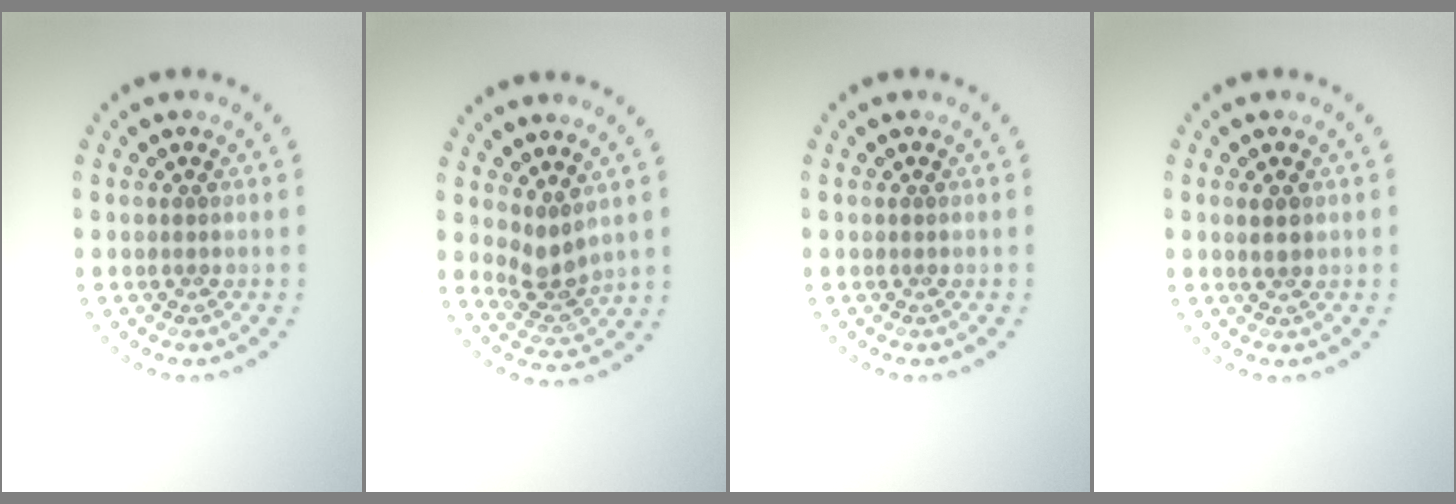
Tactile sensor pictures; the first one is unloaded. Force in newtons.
{"total": 2.6, "press": 2.1, "slide": 1.6}
{"total": 0.0}
{"total": 1.3, "press": 1.3, "slide": 0.4}